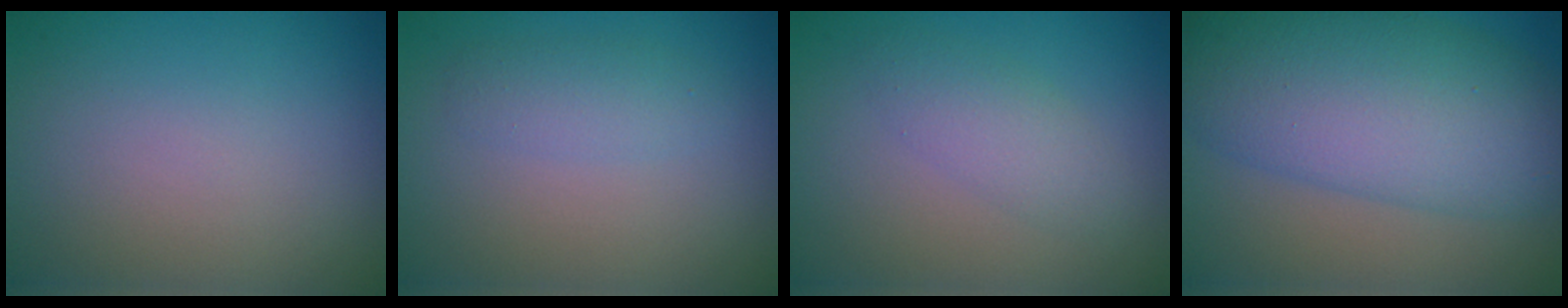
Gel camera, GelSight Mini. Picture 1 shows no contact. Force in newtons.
{"total": 1.7, "press": 1.7, "slide": 0.0}
{"total": 2.3, "press": 2.3, "slide": 0.2}
{"total": 10.4, "press": 10.4, "slide": 0.4}